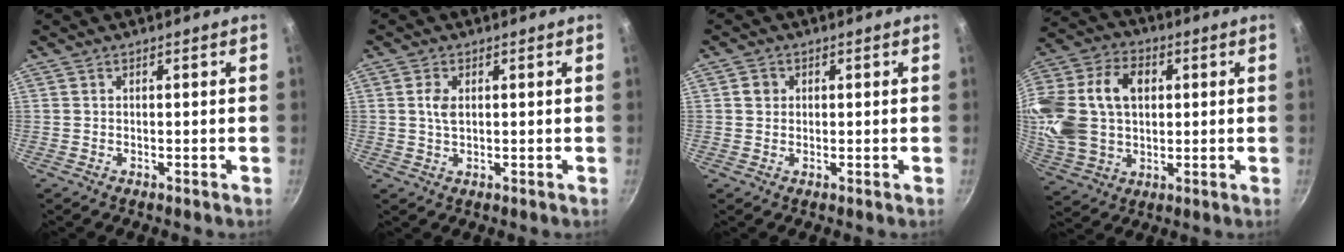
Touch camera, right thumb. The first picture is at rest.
{"total": 3.0, "force": [0.7, 1.8, 2.4], "torque": [-0.047, 0.000, 0.012]}
{"total": 2.1, "force": [0.4, 1.9, 0.8], "torque": [-0.004, 0.005, 0.004]}
{"total": 21.9, "force": [3.7, 15.6, 14.9], "torque": [-0.299, 0.019, 0.067]}